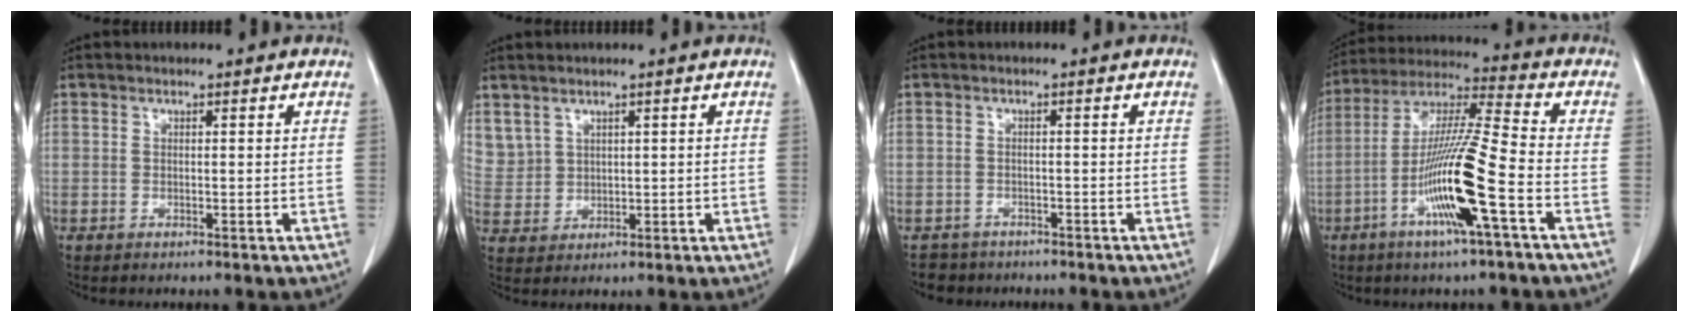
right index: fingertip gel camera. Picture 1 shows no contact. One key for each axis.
{"total": 5.6, "fx": 3.3, "fy": 4.3, "fz": 1.3, "tx": -0.040, "ty": 0.012, "tz": 0.085}
{"total": 3.0, "fx": -2.3, "fy": 1.7, "fz": -0.7, "tx": 0.003, "ty": 0.003, "tz": -0.041}
{"total": 14.8, "fx": -5.4, "fy": -0.2, "fz": 13.8, "tx": -0.274, "ty": -0.006, "tz": -0.106}